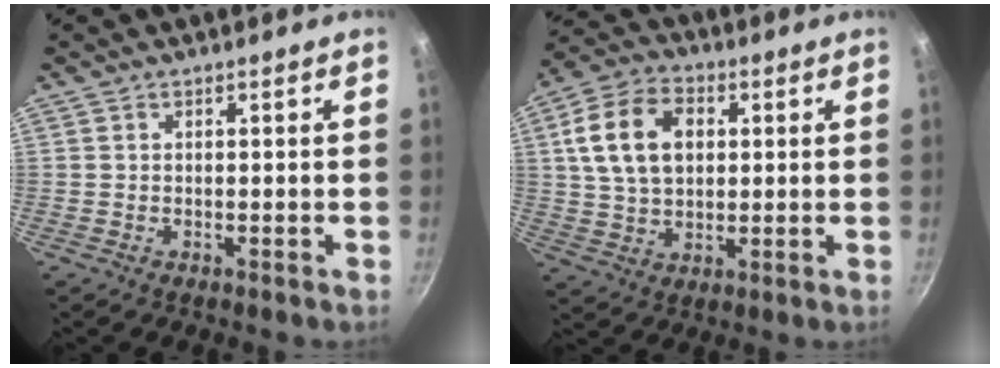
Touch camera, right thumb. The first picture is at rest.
{"total": 13.7, "force": [3.0, 9.5, 9.4], "torque": [-0.155, 0.009, 0.047]}